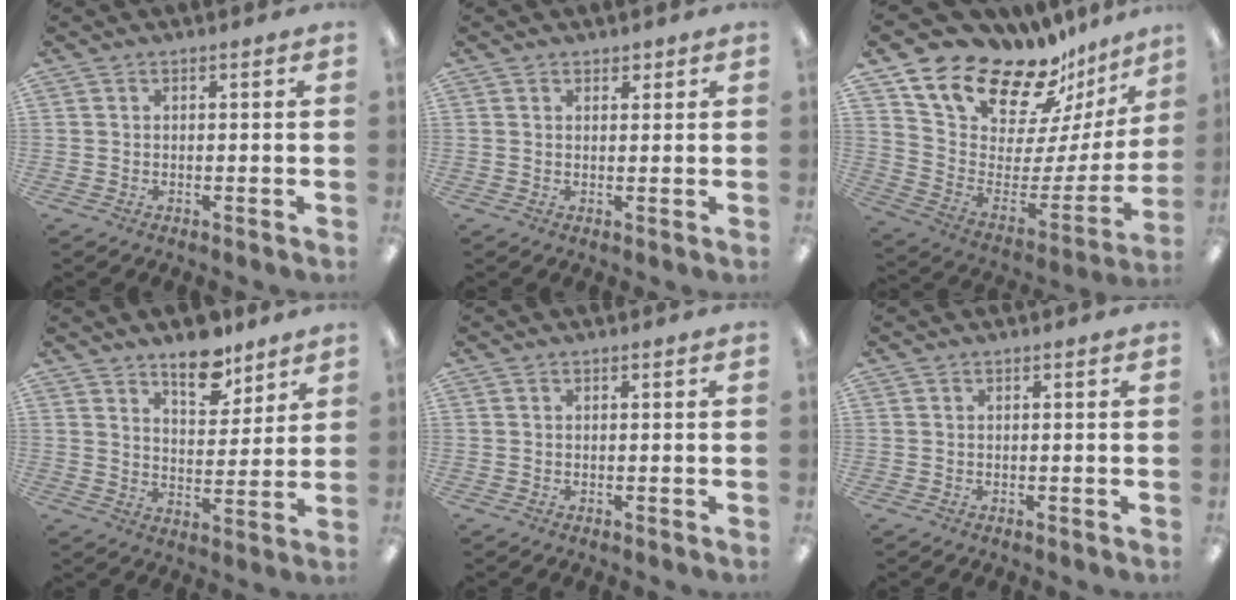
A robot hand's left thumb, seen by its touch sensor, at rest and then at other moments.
{"total": 1.6, "force": [1.3, 1.0, 0.3], "torque": [0.002, -0.002, 0.021]}
{"total": 19.9, "force": [16.5, 7.6, 8.1], "torque": [-0.138, -0.138, 0.295]}
{"total": 10.3, "force": [8.1, 4.6, 4.3], "torque": [-0.035, -0.058, 0.138]}
{"total": 0.0}
{"total": 0.0}